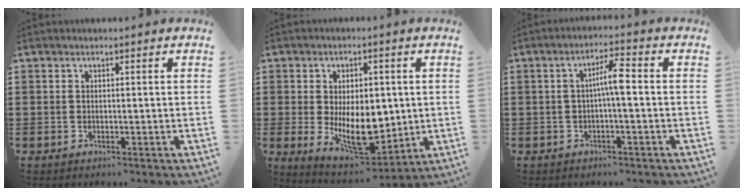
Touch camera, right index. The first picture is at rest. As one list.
[{"total": 10.4, "force": [-0.5, 5.9, 8.5], "torque": [-0.146, -0.002, -0.007]}, {"total": 4.3, "force": [-0.3, 0.6, 4.2], "torque": [-0.081, 0.009, -0.010]}]